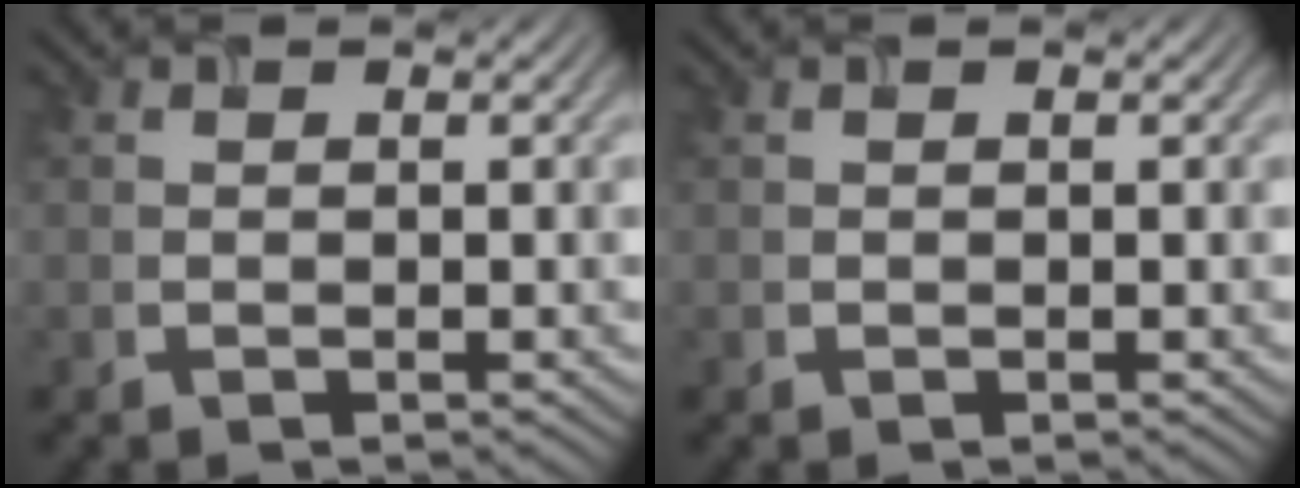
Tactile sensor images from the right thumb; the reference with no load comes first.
{"total": 0.0}